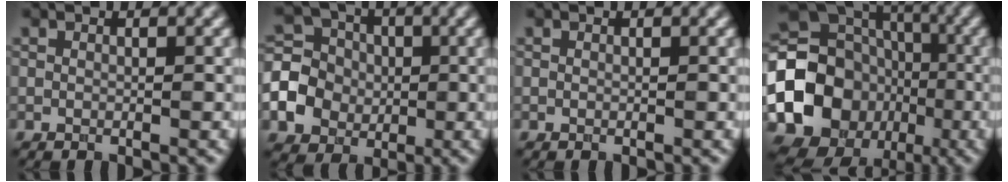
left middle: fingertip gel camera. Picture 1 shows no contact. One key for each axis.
{"total": 7.2, "fx": -1.6, "fy": 6.5, "fz": 2.8, "tx": -0.066, "ty": 0.011, "tz": -0.051}
{"total": 0.0}
{"total": 15.8, "fx": -3.3, "fy": 13.5, "fz": 7.6, "tx": -0.149, "ty": -0.020, "tz": -0.081}